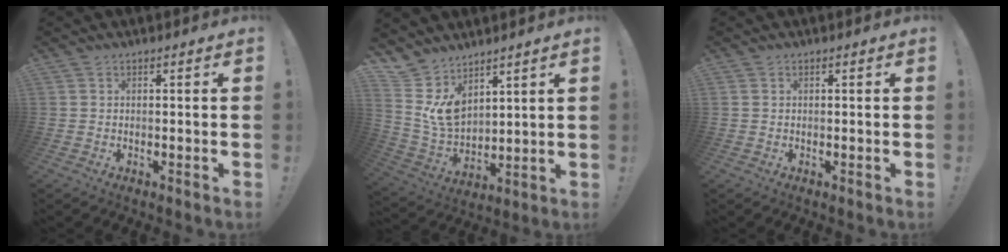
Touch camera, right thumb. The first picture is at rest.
{"total": 9.9, "force": [5.4, 7.1, 4.4], "torque": [-0.076, -0.041, 0.118]}
{"total": 0.0}